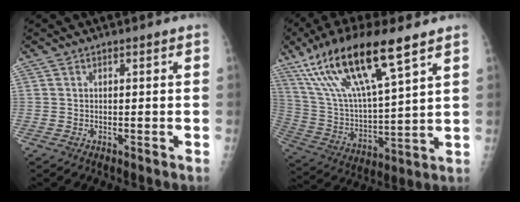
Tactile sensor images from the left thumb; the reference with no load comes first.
{"total": 21.4, "force": [12.7, 5.1, 16.4], "torque": [-0.311, -0.030, 0.245]}